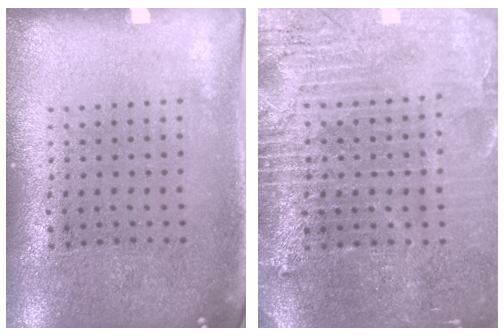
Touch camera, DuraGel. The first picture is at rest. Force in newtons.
{"total": 3.8, "press": 3.5, "slide": 1.5}